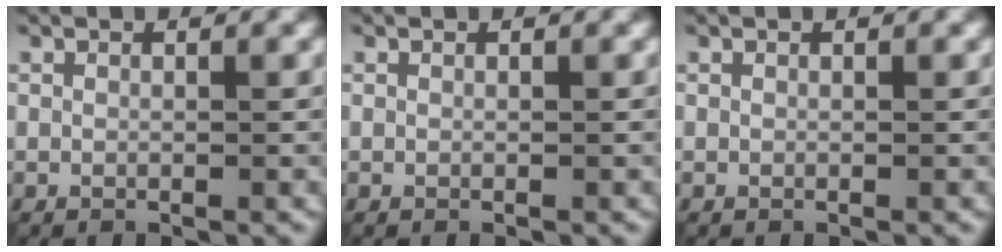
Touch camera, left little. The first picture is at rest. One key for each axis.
{"total": 0.0}
{"total": 0.0}